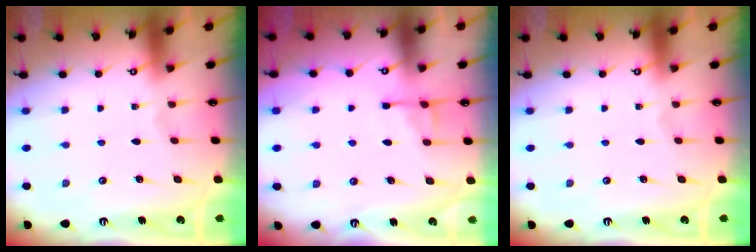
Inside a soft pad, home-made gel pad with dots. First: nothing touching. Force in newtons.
{"total": 5.1, "press": 5.1, "slide": 0.5}
{"total": 0.0}